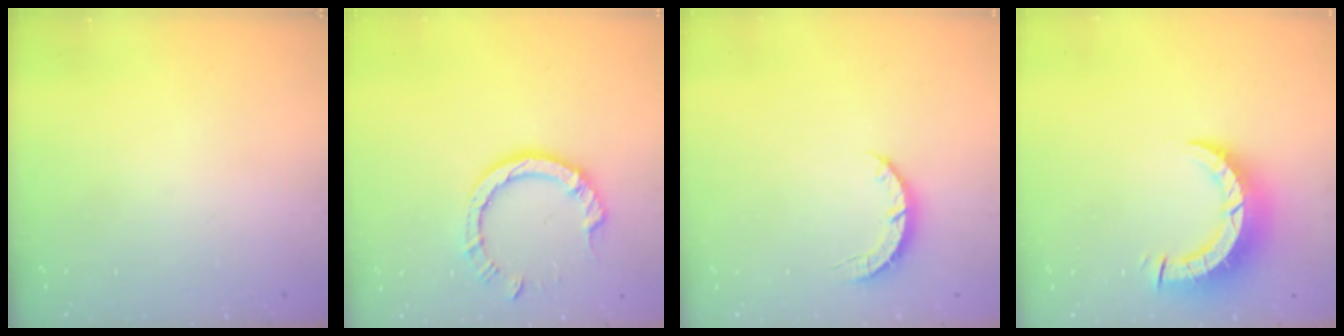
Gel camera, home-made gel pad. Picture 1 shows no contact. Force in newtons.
{"total": 8.5, "press": 8.4, "slide": 1.0}
{"total": 3.6, "press": 3.5, "slide": 0.5}
{"total": 8.6, "press": 8.5, "slide": 0.9}